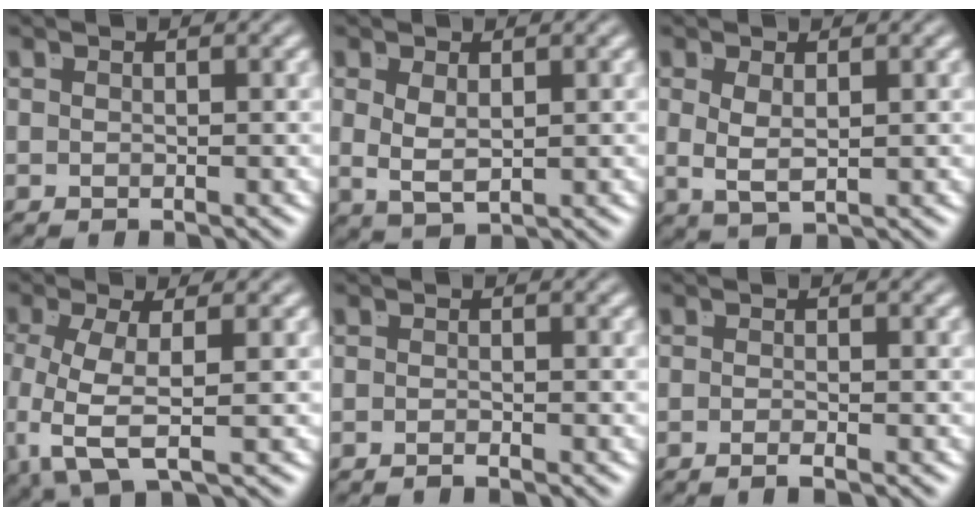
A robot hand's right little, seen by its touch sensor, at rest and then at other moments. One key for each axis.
{"total": 3.1, "fx": 0.1, "fy": 1.8, "fz": 2.5, "tx": -0.057, "ty": -0.017, "tz": 0.014}
{"total": 2.8, "fx": 0.1, "fy": 1.4, "fz": 2.4, "tx": -0.054, "ty": -0.016, "tz": 0.015}
{"total": 5.4, "fx": -0.7, "fy": 2.5, "fz": 4.7, "tx": -0.130, "ty": -0.035, "tz": 0.007}
{"total": 1.0, "fx": -0.8, "fy": -0.6, "fz": 0.1, "tx": -0.002, "ty": -0.002, "tz": -0.014}
{"total": 1.3, "fx": -1.0, "fy": -0.5, "fz": 0.6, "tx": -0.009, "ty": -0.001, "tz": -0.019}